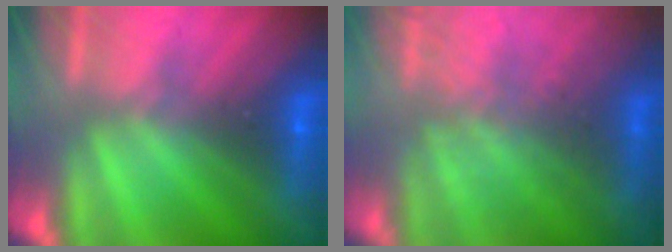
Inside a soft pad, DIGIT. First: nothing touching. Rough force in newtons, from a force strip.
{"total": 9.4}